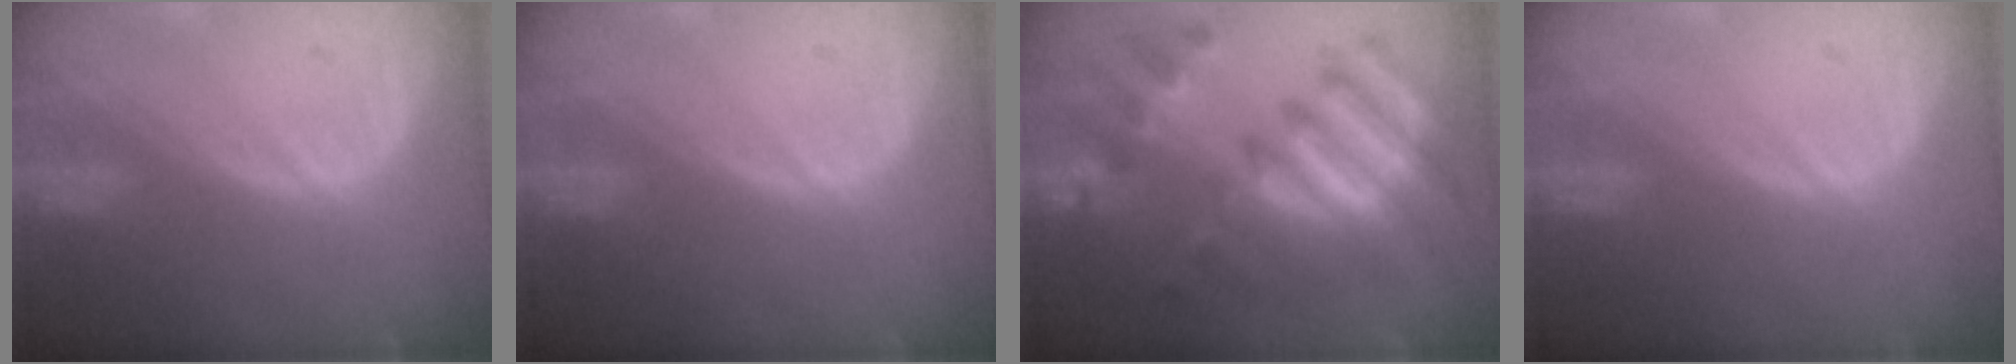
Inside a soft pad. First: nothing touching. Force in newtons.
{"total": 0.0}
{"total": 11.6, "press": 11.6, "slide": 1.1}
{"total": 0.0}